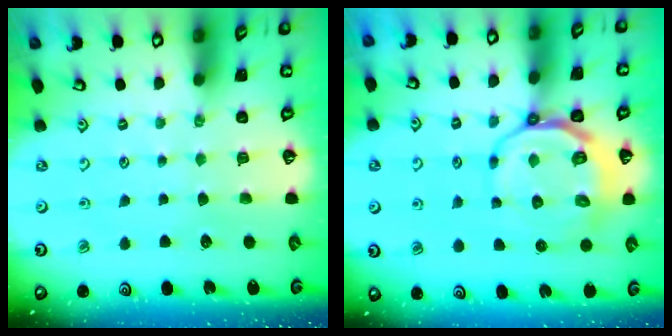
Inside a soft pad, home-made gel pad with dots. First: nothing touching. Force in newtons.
{"total": 10.7, "press": 10.3, "slide": 2.9}